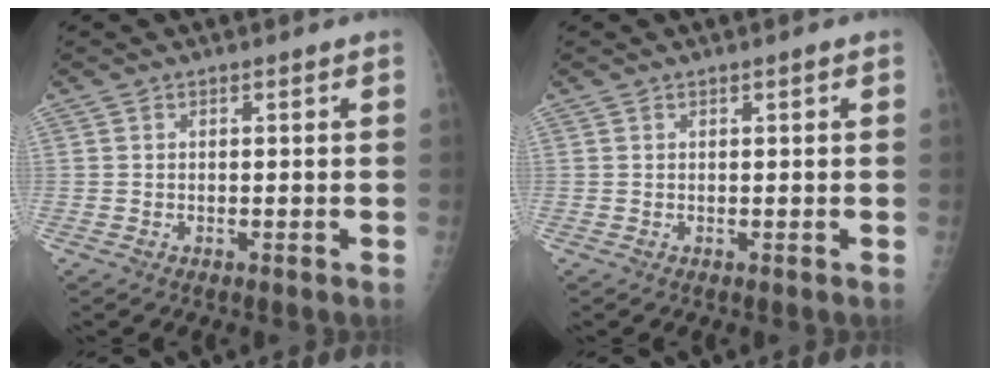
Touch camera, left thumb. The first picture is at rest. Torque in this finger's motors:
{"motor_torque": [0.04, 0.24, -0.15, -0.04, 0.04]}